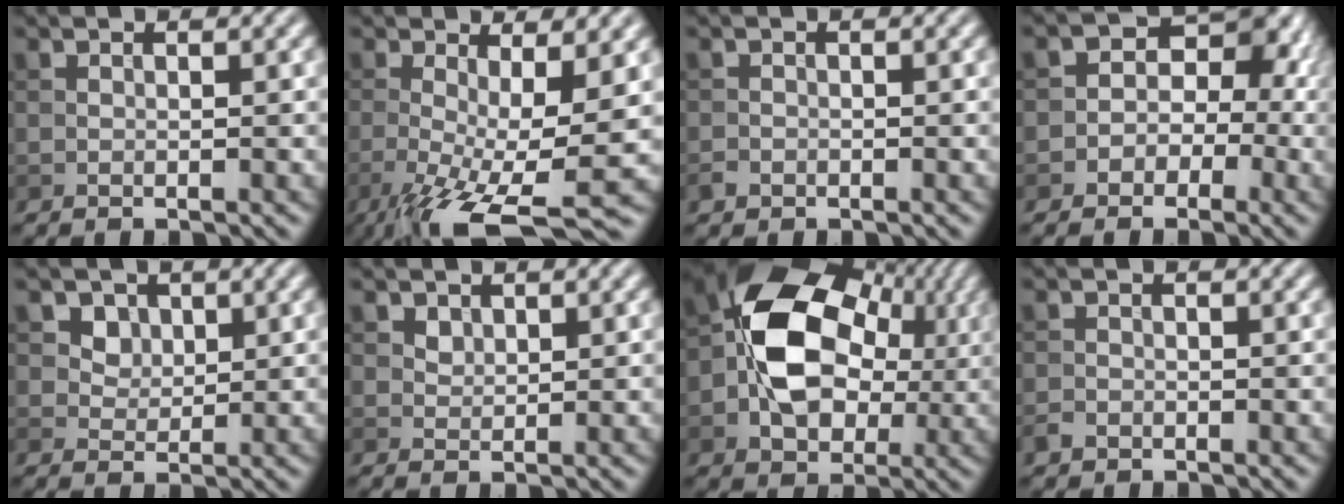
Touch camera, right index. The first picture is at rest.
{"total": 9.8, "force": [-3.2, 2.4, 9.0], "torque": [-0.156, -0.021, -0.048]}
{"total": 0.9, "force": [-0.5, 0.7, 0.1], "torque": [0.002, -0.002, -0.011]}
{"total": 4.6, "force": [-0.8, 4.0, 2.1], "torque": [0.014, 0.010, -0.039]}
{"total": 2.7, "force": [1.4, 2.1, 1.0], "torque": [-0.021, -0.014, 0.040]}
{"total": 1.1, "force": [0.8, 0.7, 0.3], "torque": [-0.009, -0.001, 0.015]}
{"total": 11.6, "force": [-0.2, 8.3, 8.1], "torque": [-0.124, 0.009, -0.012]}
{"total": 1.2, "force": [-0.8, 0.9, 0.2], "torque": [0.000, -0.001, -0.017]}